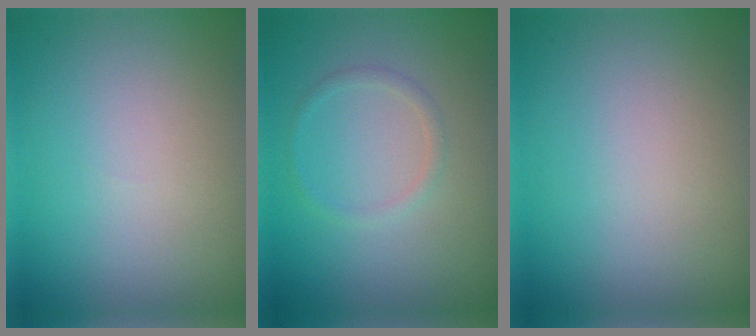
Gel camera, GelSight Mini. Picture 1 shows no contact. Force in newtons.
{"total": 1.0, "press": 1.0, "slide": 0.1}
{"total": 0.0}